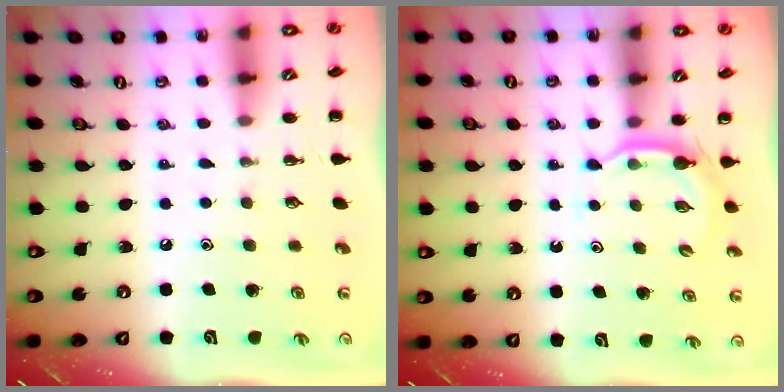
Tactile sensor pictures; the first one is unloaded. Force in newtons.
{"total": 2.9, "press": 2.8, "slide": 0.7}